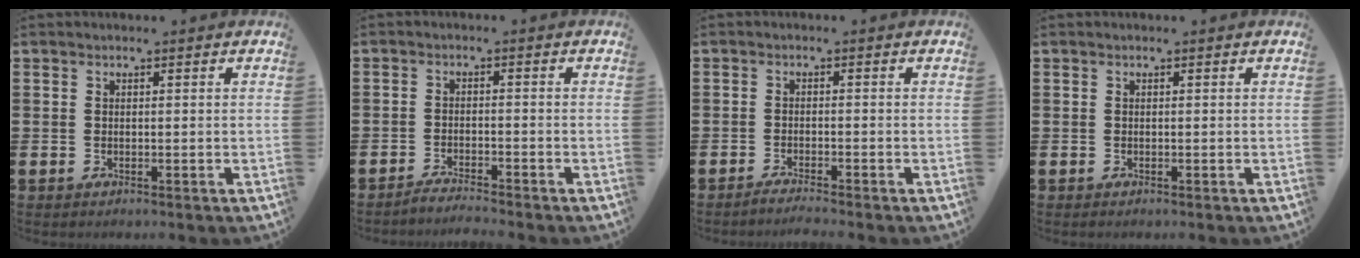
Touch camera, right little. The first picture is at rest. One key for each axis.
{"total": 1.9, "fx": -1.9, "fy": -0.2, "fz": 0.2, "tx": -0.004, "ty": 0.004, "tz": -0.039}
{"total": 1.5, "fx": -1.4, "fy": -0.2, "fz": 0.5, "tx": -0.007, "ty": 0.000, "tz": -0.026}
{"total": 0.0}